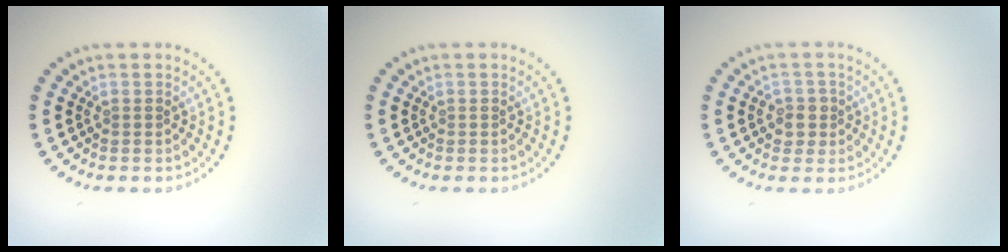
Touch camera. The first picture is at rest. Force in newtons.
{"total": 0.0}
{"total": 1.9, "press": 1.7, "slide": 0.7}